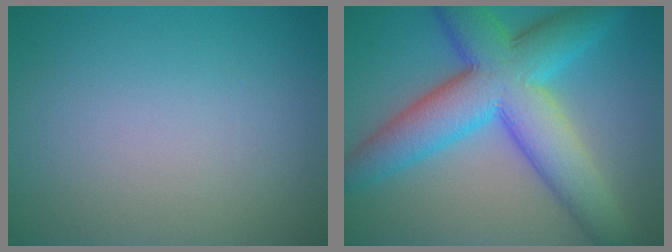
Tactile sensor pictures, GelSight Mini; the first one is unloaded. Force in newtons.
{"total": 10.8, "press": 10.8, "slide": 0.1}